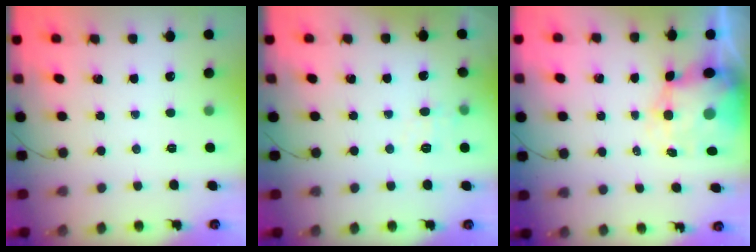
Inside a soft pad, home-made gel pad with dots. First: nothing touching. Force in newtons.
{"total": 5.1, "press": 4.8, "slide": 1.7}
{"total": 6.5, "press": 6.2, "slide": 2.1}